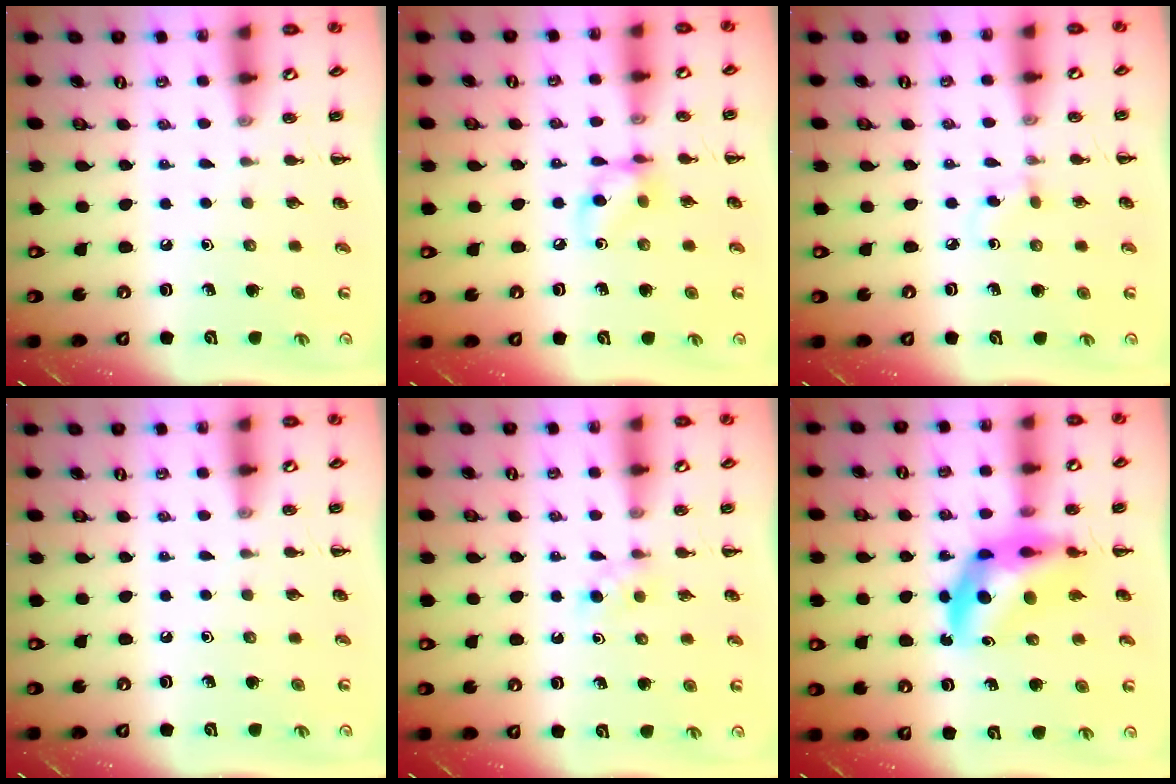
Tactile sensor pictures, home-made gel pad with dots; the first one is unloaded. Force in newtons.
{"total": 8.1, "press": 8.1, "slide": 0.7}
{"total": 3.0, "press": 2.7, "slide": 1.3}
{"total": 0.0}
{"total": 2.7, "press": 2.5, "slide": 1.0}
{"total": 9.7, "press": 9.2, "slide": 3.1}